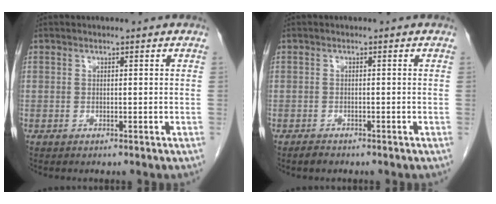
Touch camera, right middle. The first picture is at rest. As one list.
[{"total": 1.3, "force": [-1.1, 0.5, 0.4], "torque": [-0.015, -0.003, -0.016]}]